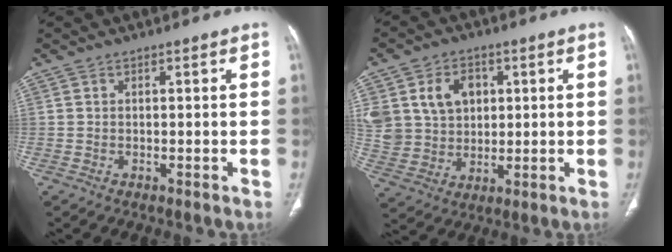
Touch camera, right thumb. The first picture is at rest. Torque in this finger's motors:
{"motor_torque": [0.07, 0.14, 0.67, 0.53, 0.07]}